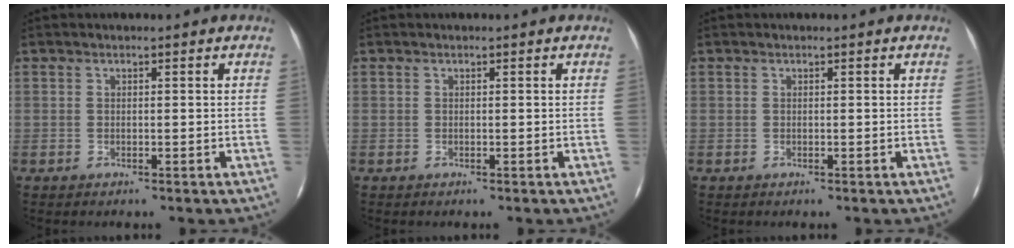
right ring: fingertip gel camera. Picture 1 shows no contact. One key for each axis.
{"total": 0.0}
{"total": 0.0}